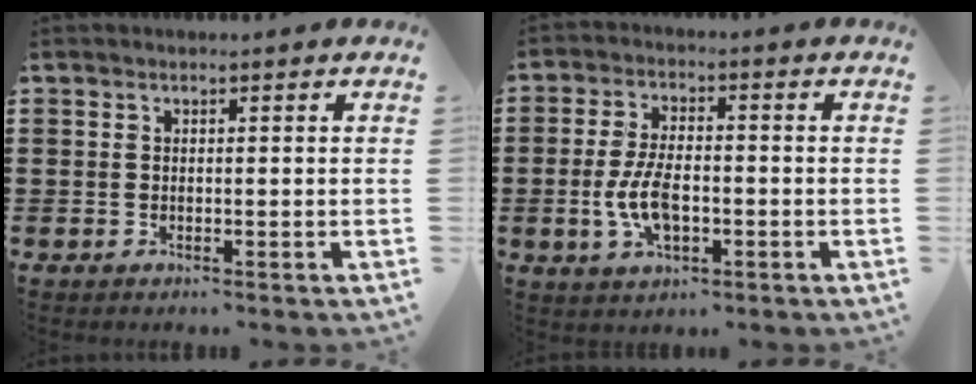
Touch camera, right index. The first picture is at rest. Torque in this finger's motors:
{"motor_torque": [1.14, 1.00, 0.47, 0.11]}